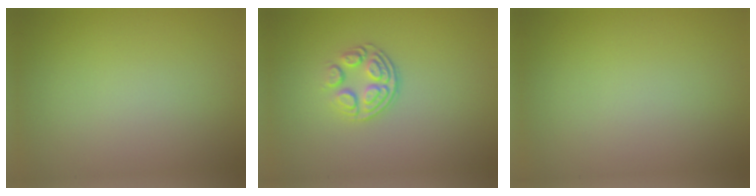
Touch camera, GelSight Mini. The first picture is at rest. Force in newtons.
{"total": 3.6, "press": 2.4, "slide": 2.6}
{"total": 0.0}